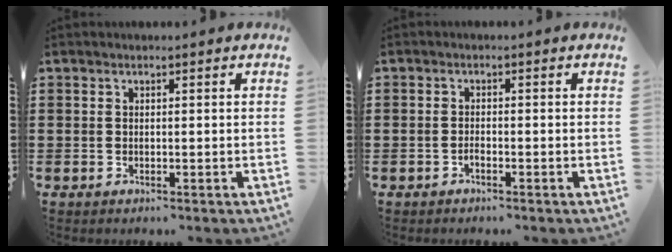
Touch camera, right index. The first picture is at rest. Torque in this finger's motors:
{"motor_torque": [1.07, 1.07, 0.05, -0.01]}